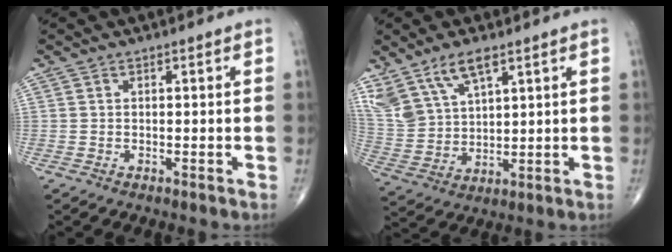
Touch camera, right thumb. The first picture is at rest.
{"total": 11.6, "force": [7.7, 5.2, 6.9], "torque": [-0.130, -0.025, 0.168]}